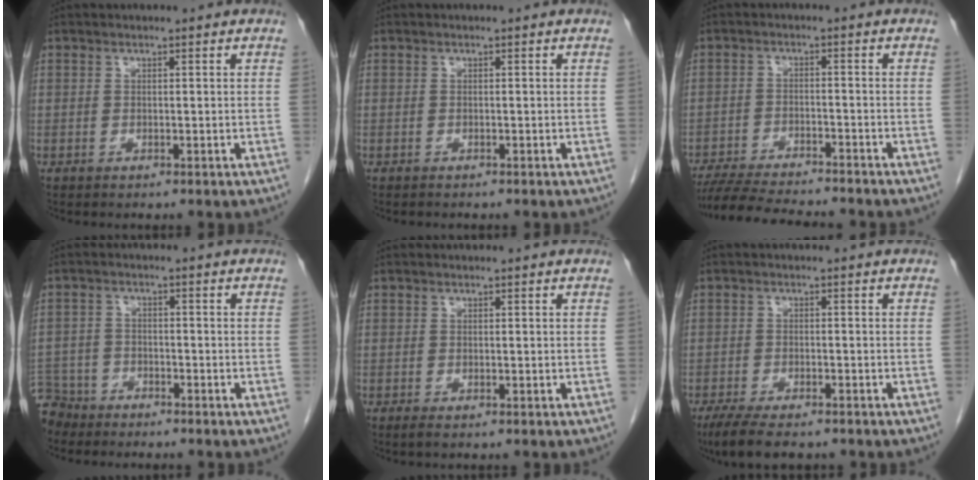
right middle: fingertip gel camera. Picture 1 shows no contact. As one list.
[{"total": 0.5, "force": [-0.5, 0.1, 0.2], "torque": [-0.008, -0.001, -0.008]}, {"total": 12.7, "force": [-11.5, 1.1, 5.4], "torque": [-0.081, -0.016, -0.174]}, {"total": 6.5, "force": [-5.8, 2.9, -0.2], "torque": [0.001, -0.004, -0.111]}, {"total": 0.6, "force": [-0.5, 0.0, 0.4], "torque": [-0.012, -0.003, -0.007]}, {"total": 7.7, "force": [-6.1, 1.9, 4.3], "torque": [-0.072, -0.015, -0.096]}]